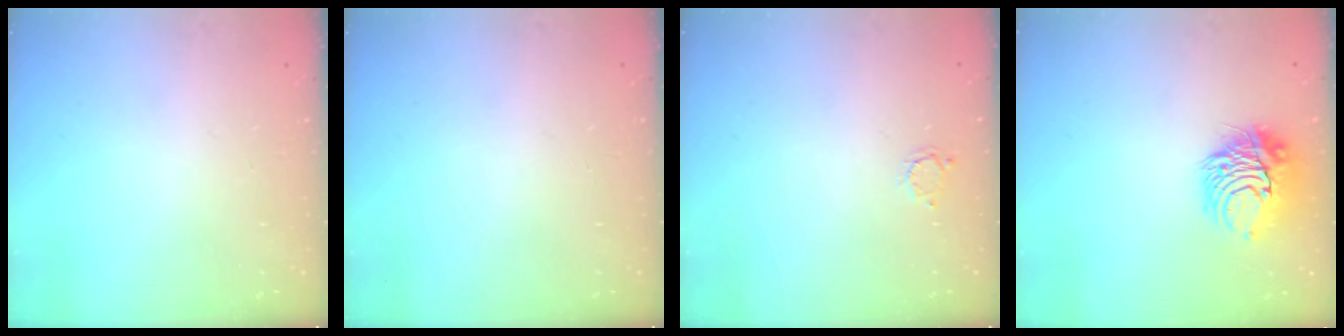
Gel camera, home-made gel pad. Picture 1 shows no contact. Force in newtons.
{"total": 0.0}
{"total": 2.8, "press": 2.8, "slide": 0.4}
{"total": 10.0, "press": 10.0, "slide": 0.2}